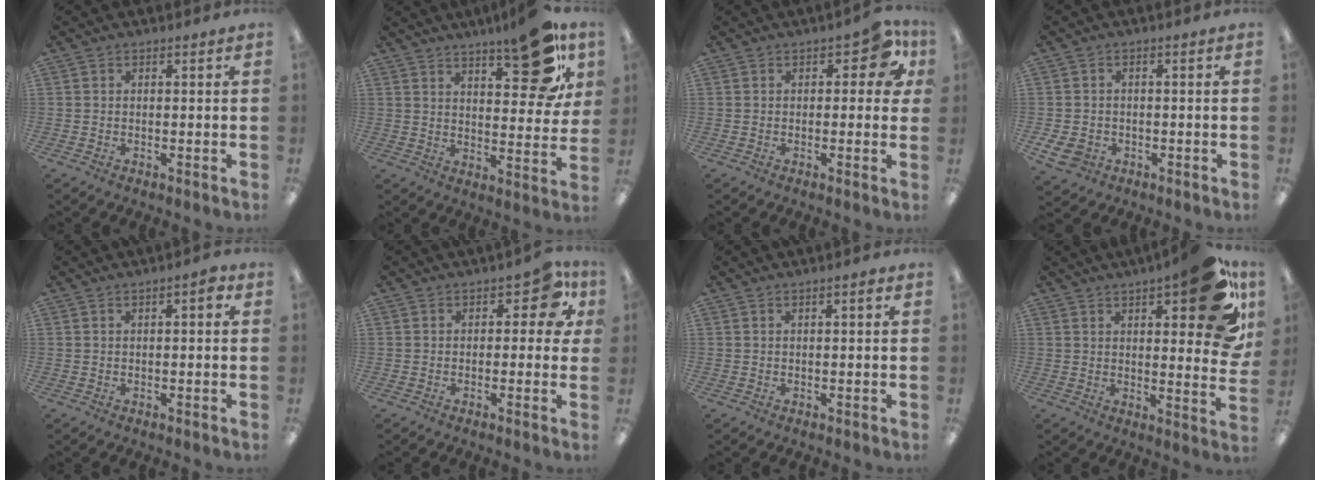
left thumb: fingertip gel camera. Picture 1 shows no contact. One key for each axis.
{"total": 16.9, "fx": 10.7, "fy": 6.1, "fz": 11.7, "tx": -0.151, "ty": -0.055, "tz": 0.169}
{"total": 7.4, "fx": 2.5, "fy": 3.7, "fz": 5.9, "tx": -0.073, "ty": 0.000, "tz": 0.040}
{"total": 4.5, "fx": -2.1, "fy": 3.4, "fz": 2.0, "tx": -0.050, "ty": 0.007, "tz": -0.040}
{"total": 3.0, "fx": 1.1, "fy": 0.9, "fz": 2.6, "tx": -0.038, "ty": 0.000, "tz": 0.015}
{"total": 7.2, "fx": 2.7, "fy": 3.8, "fz": 5.5, "tx": -0.061, "ty": -0.005, "tz": 0.041}
{"total": 1.7, "fx": 0.8, "fy": 0.2, "fz": 1.5, "tx": -0.024, "ty": 0.000, "tz": 0.011}
{"total": 18.2, "fx": 8.6, "fy": 5.2, "fz": 15.2, "tx": -0.193, "ty": -0.048, "tz": 0.126}